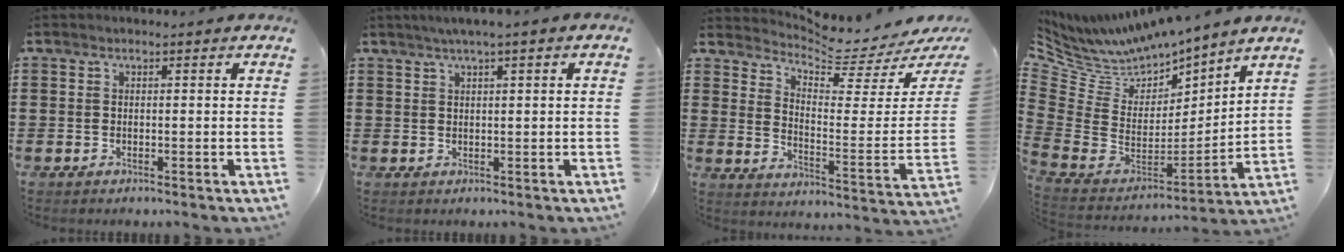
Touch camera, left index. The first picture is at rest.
{"total": 1.9, "force": [0.9, -0.1, 1.6], "torque": [-0.030, -0.001, 0.016]}
{"total": 4.4, "force": [4.2, 0.0, 1.1], "torque": [-0.043, -0.054, 0.065]}
{"total": 6.6, "force": [6.3, 2.1, 0.0], "torque": [-0.059, -0.068, 0.108]}